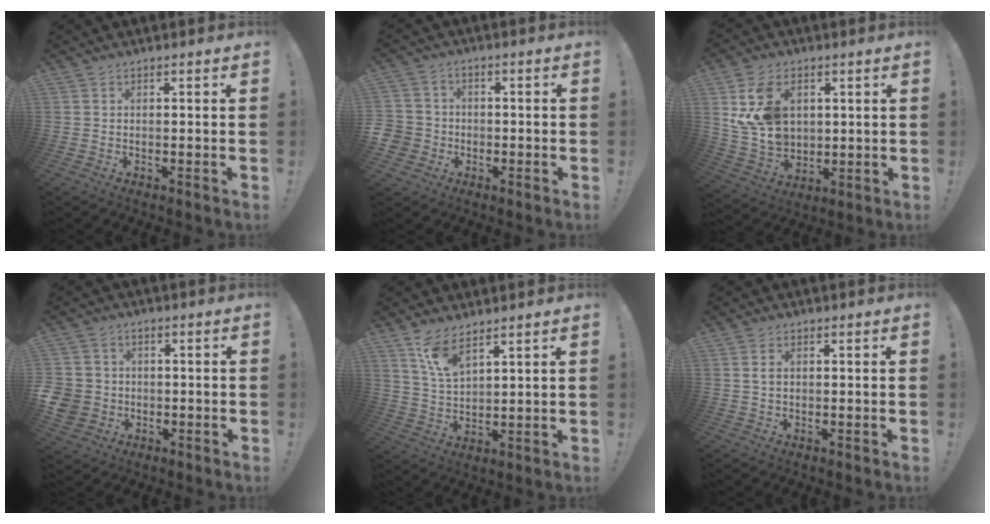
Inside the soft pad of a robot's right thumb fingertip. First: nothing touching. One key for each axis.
{"total": 5.9, "fx": -1.7, "fy": 5.5, "fz": 1.3, "tx": -0.036, "ty": 0.020, "tz": -0.033}
{"total": 14.5, "fx": 4.8, "fy": 10.6, "fz": 8.6, "tx": -0.175, "ty": -0.018, "tz": 0.095}
{"total": 7.0, "fx": -1.5, "fy": 6.5, "fz": 2.1, "tx": -0.057, "ty": 0.014, "tz": -0.024}
{"total": 8.4, "fx": 6.1, "fy": 2.9, "fz": 4.9, "tx": -0.092, "ty": -0.033, "tz": 0.112}
{"total": 2.2, "fx": 0.7, "fy": 1.4, "fz": 1.5, "tx": -0.030, "ty": 0.005, "tz": 0.011}